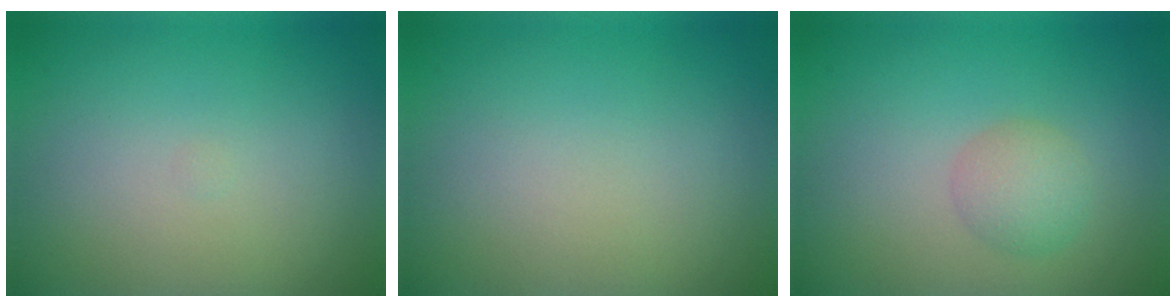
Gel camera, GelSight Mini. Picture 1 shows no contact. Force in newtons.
{"total": 0.0}
{"total": 2.2, "press": 2.2, "slide": 0.1}